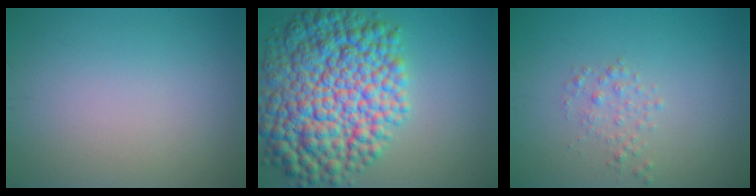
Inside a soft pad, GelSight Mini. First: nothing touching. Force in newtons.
{"total": 13.7, "press": 13.7, "slide": 0.1}
{"total": 1.4, "press": 1.4, "slide": 0.0}